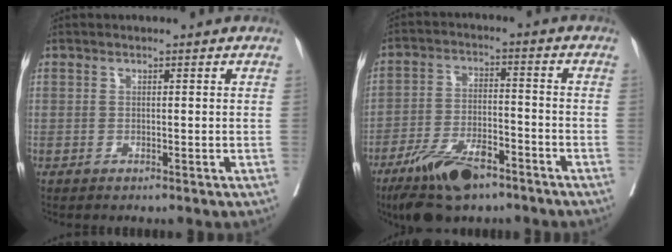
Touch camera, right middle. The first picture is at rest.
{"total": 11.8, "force": [-8.1, 3.8, 7.6], "torque": [-0.144, -0.013, -0.146]}